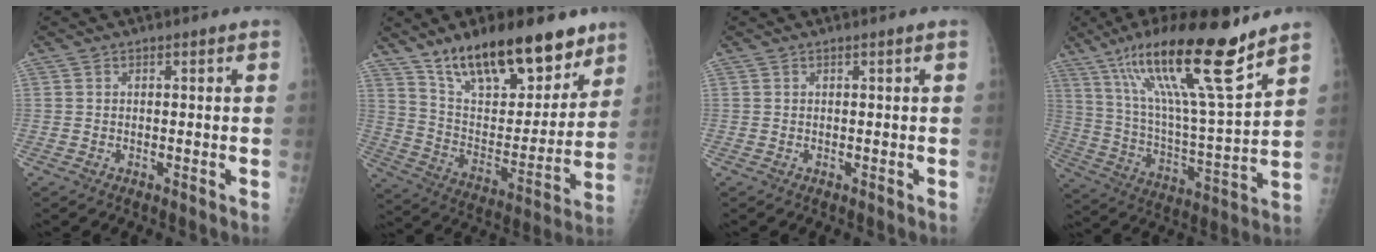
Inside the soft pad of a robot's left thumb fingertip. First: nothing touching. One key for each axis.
{"total": 23.6, "fx": 16.3, "fy": 9.8, "fz": 13.9, "tx": -0.175, "ty": -0.065, "tz": 0.271}
{"total": 0.0}
{"total": 23.0, "fx": 15.0, "fy": 3.2, "fz": 17.2, "tx": -0.285, "ty": -0.057, "tz": 0.264}